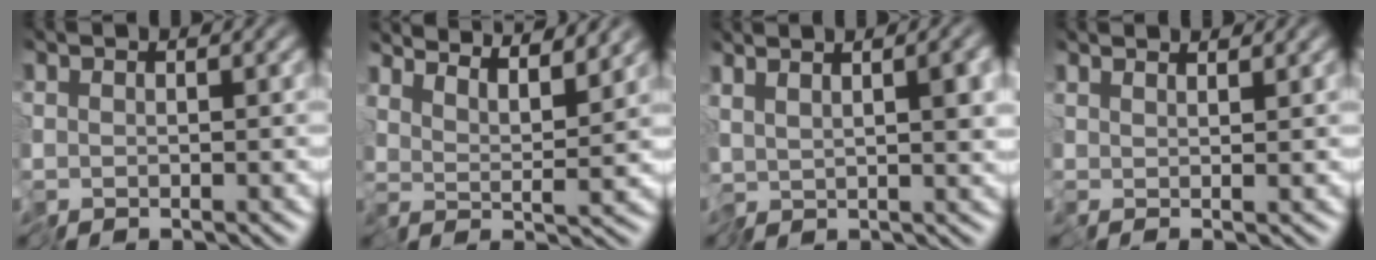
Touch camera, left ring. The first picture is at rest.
{"total": 6.8, "force": [5.9, 0.8, 3.2], "torque": [-0.051, 0.004, 0.070]}
{"total": 4.9, "force": [1.0, 1.4, 4.6], "torque": [-0.076, 0.007, 0.016]}
{"total": 1.7, "force": [1.6, -0.4, 0.4], "torque": [-0.010, 0.005, 0.023]}